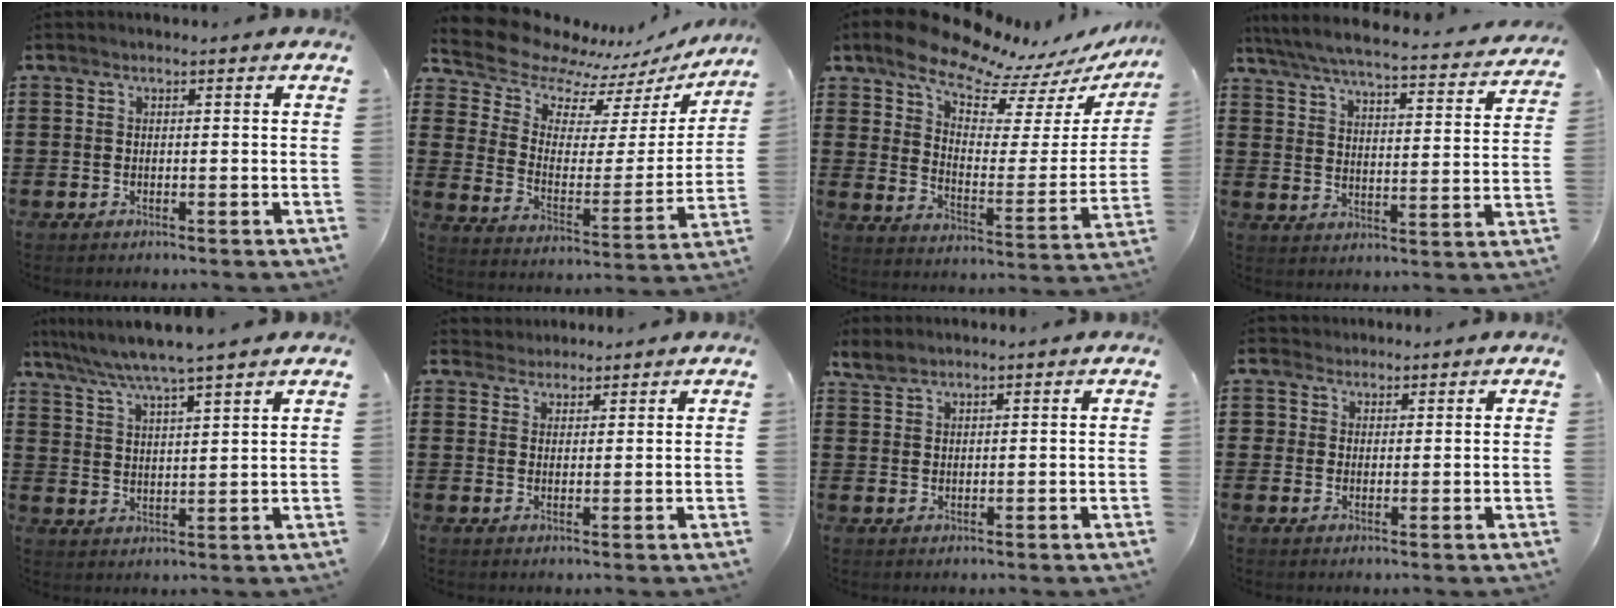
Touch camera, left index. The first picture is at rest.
{"total": 9.6, "force": [8.9, 3.1, 2.3], "torque": [-0.080, -0.070, 0.152]}
{"total": 9.7, "force": [8.7, 2.8, 3.2], "torque": [-0.087, -0.067, 0.150]}
{"total": 5.4, "force": [5.0, -0.1, 1.9], "torque": [-0.061, -0.040, 0.081]}
{"total": 5.6, "force": [5.0, -0.8, 2.5], "torque": [-0.065, -0.027, 0.085]}
{"total": 2.4, "force": [2.1, 1.0, -0.5], "torque": [-0.001, 0.005, 0.040]}
{"total": 2.3, "force": [2.1, 0.7, 0.7], "torque": [-0.020, 0.002, 0.041]}
{"total": 2.6, "force": [1.7, 2.0, -0.2], "torque": [-0.009, 0.011, 0.033]}